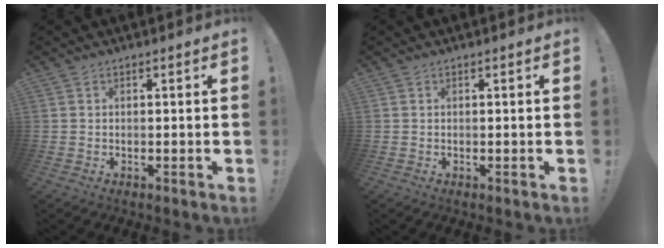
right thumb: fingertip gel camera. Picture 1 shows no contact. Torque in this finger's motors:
{"motor_torque": [-0.24, 0.01, -0.24, 0.03, 0.06]}